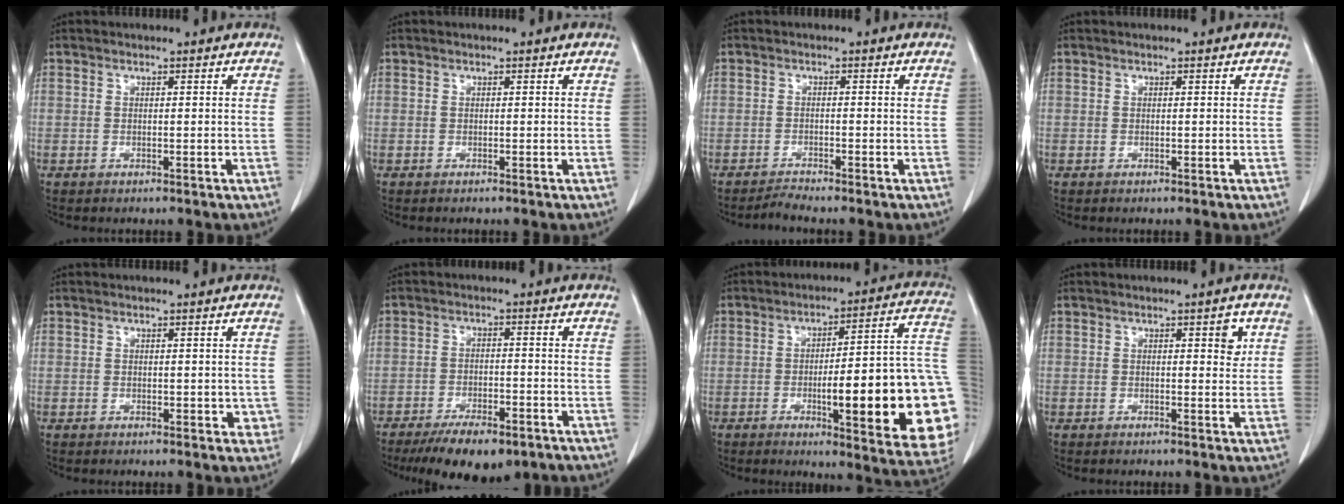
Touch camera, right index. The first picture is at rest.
{"total": 0.0}
{"total": 1.9, "force": [-1.7, -0.7, 0.1], "torque": [-0.005, -0.010, -0.033]}
{"total": 0.0}
{"total": 2.3, "force": [-0.1, 1.6, 1.6], "torque": [-0.007, 0.002, 0.002]}
{"total": 10.4, "force": [-7.6, 3.3, 6.4], "torque": [-0.095, -0.011, -0.113]}
{"total": 23.7, "force": [-4.9, 3.4, 22.9], "torque": [-0.204, 0.016, -0.057]}
{"total": 2.5, "force": [1.1, 0.7, 2.2], "torque": [-0.029, -0.004, 0.014]}